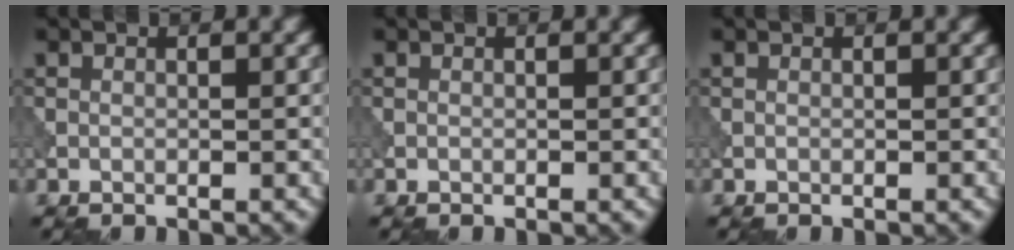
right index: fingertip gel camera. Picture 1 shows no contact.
{"total": 0.0}
{"total": 0.0}